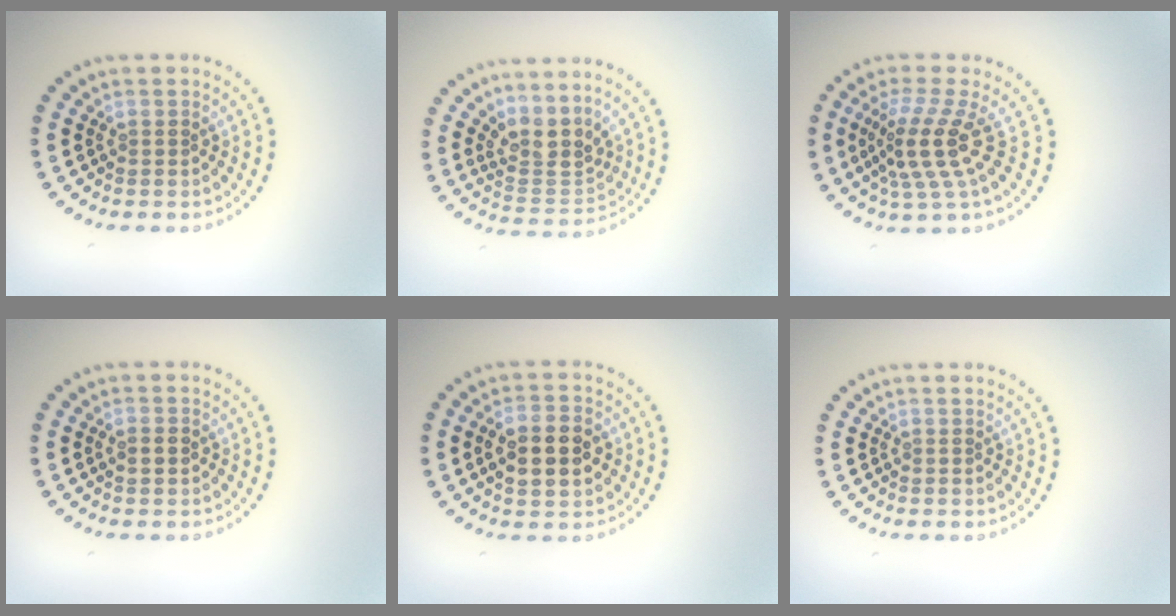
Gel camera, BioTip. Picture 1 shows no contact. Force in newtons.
{"total": 3.3, "press": 2.5, "slide": 2.2}
{"total": 4.3, "press": 2.9, "slide": 3.1}
{"total": 1.6, "press": 1.6, "slide": 0.1}
{"total": 5.0, "press": 5.0, "slide": 0.3}
{"total": 0.0}